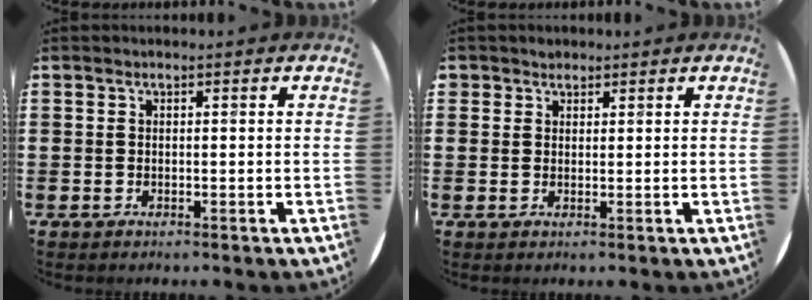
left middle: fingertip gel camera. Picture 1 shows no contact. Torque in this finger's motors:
{"motor_torque": [0.26, -0.20, 0.01, 0.01]}